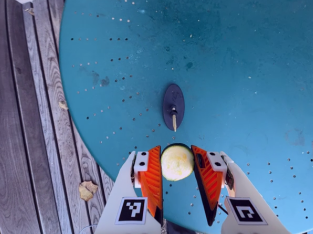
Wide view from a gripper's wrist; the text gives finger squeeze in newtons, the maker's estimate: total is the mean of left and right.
{"total": 11.0, "left": 11.3, "right": 10.6}